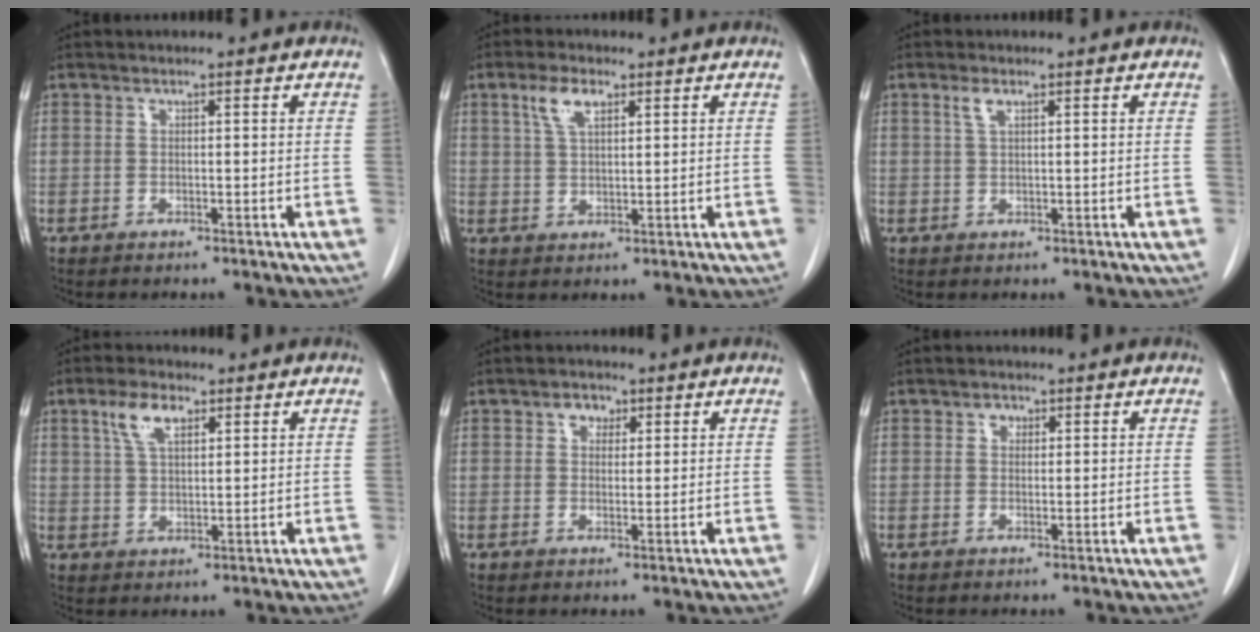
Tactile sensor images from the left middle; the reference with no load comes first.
{"total": 4.6, "force": [2.5, 1.8, 3.4], "torque": [-0.075, 0.007, 0.052]}
{"total": 1.7, "force": [1.0, 0.4, 1.3], "torque": [-0.034, 0.004, 0.022]}
{"total": 5.4, "force": [2.9, 2.2, 4.0], "torque": [-0.087, 0.009, 0.059]}
{"total": 2.4, "force": [1.3, 1.7, 1.2], "torque": [-0.019, 0.005, 0.020]}
{"total": 1.2, "force": [0.6, 0.9, 0.5], "torque": [-0.005, 0.000, 0.008]}